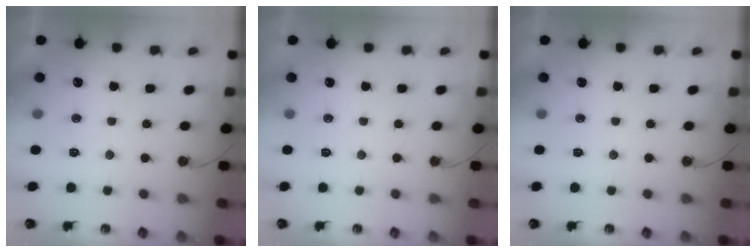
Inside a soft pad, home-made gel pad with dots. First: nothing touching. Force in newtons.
{"total": 0.0}
{"total": 0.0}